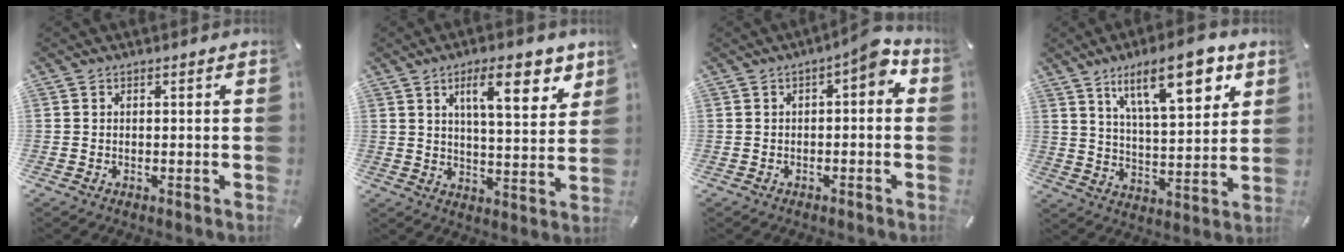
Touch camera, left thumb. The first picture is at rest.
{"total": 12.9, "force": [6.8, 4.5, 10.0], "torque": [-0.142, -0.025, 0.108]}
{"total": 5.0, "force": [0.3, 2.1, 4.5], "torque": [-0.063, 0.001, -0.004]}
{"total": 16.8, "force": [9.5, 6.4, 12.3], "torque": [-0.183, -0.035, 0.152]}